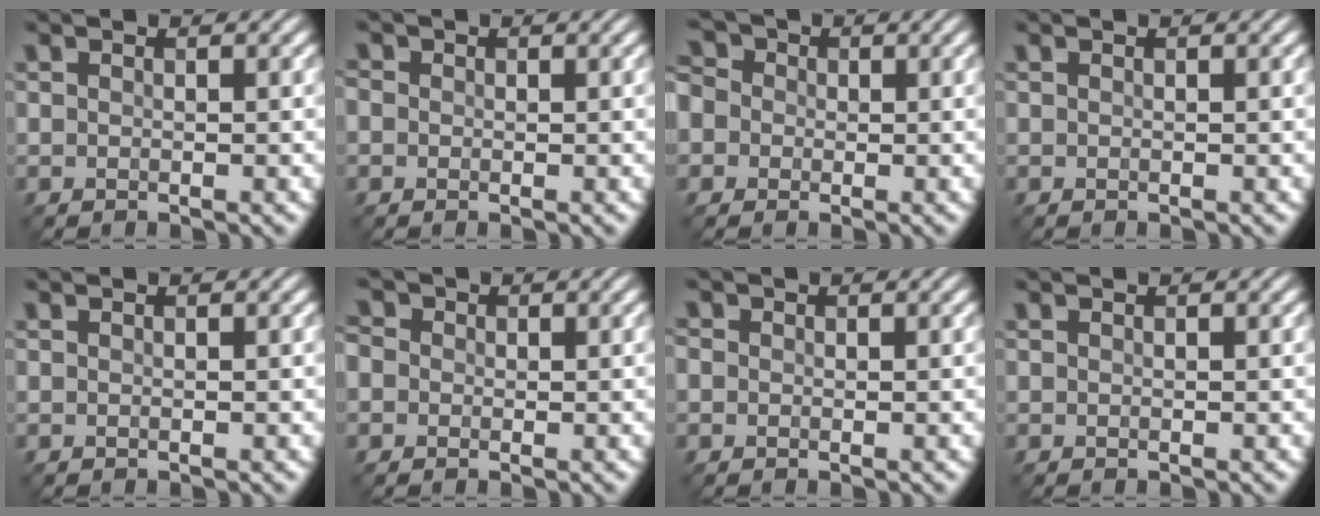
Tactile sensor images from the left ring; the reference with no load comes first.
{"total": 2.0, "force": [0.5, 1.8, 0.7], "torque": [-0.005, 0.015, -0.009]}
{"total": 6.7, "force": [-0.1, 6.0, 2.9], "torque": [-0.070, 0.033, -0.045]}
{"total": 0.0}
{"total": 0.0}
{"total": 4.0, "force": [0.8, 3.5, 1.6], "torque": [-0.034, 0.029, -0.018]}
{"total": 1.4, "force": [0.3, 1.3, 0.4], "torque": [-0.008, 0.008, -0.009]}
{"total": 0.0}